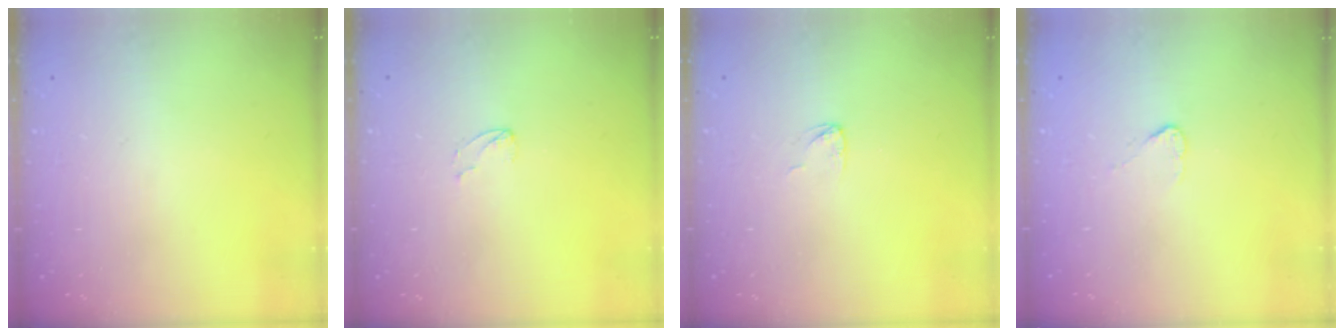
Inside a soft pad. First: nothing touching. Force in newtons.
{"total": 2.4, "press": 2.4, "slide": 0.2}
{"total": 3.3, "press": 3.3, "slide": 0.2}
{"total": 2.7, "press": 2.7, "slide": 0.3}